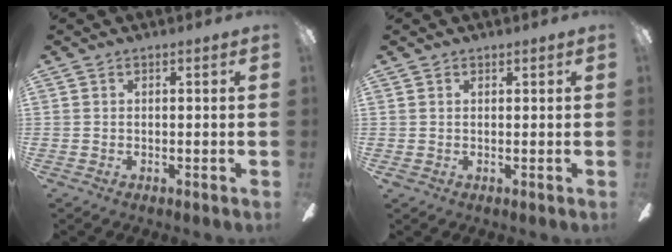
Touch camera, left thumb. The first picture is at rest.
{"total": 1.0, "force": [0.6, 0.8, 0.1], "torque": [-0.001, 0.004, 0.011]}